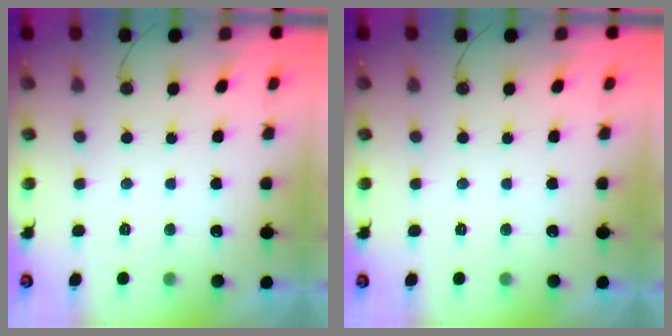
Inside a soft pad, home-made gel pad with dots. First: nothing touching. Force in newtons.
{"total": 0.0}